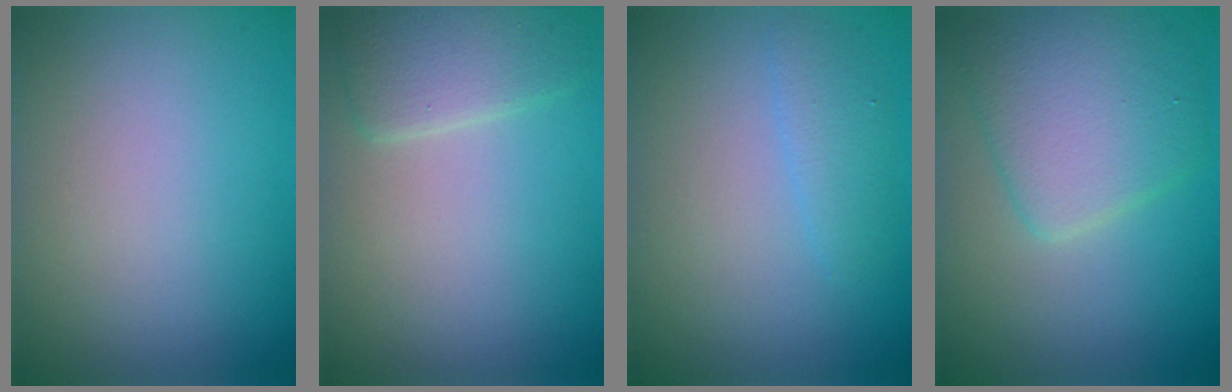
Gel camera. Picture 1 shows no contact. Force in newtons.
{"total": 2.8, "press": 2.8, "slide": 0.2}
{"total": 1.6, "press": 1.6, "slide": 0.1}
{"total": 5.3, "press": 5.3, "slide": 0.2}